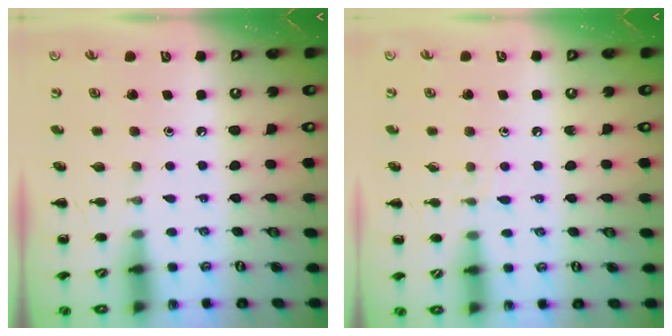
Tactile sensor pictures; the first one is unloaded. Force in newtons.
{"total": 4.7, "press": 4.2, "slide": 2.1}